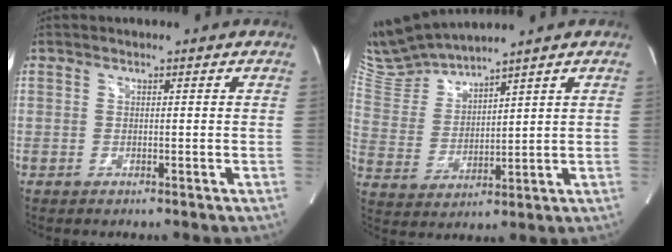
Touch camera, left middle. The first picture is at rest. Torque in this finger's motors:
{"motor_torque": [0.08, -0.04, -0.08, 0.00]}